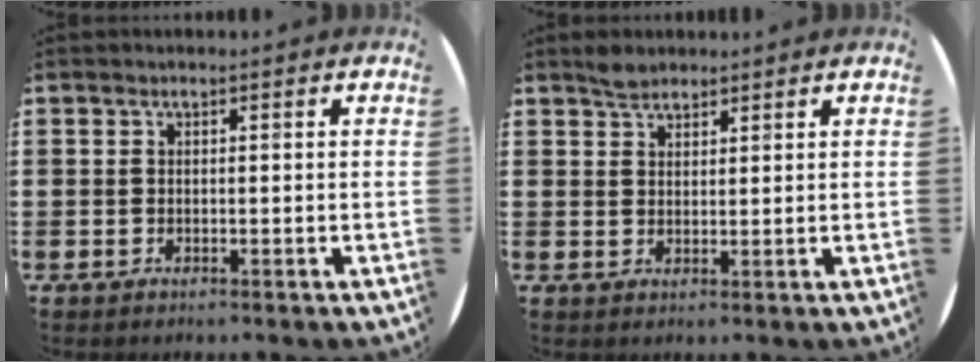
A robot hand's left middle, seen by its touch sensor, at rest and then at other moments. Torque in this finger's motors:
{"motor_torque": [0.29, -0.24, 0.03, 0.02]}